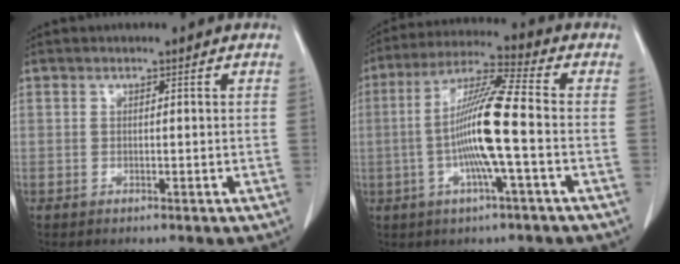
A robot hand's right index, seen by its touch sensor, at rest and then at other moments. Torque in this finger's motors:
{"motor_torque": [2.07, -0.07, 0.57, 0.14]}